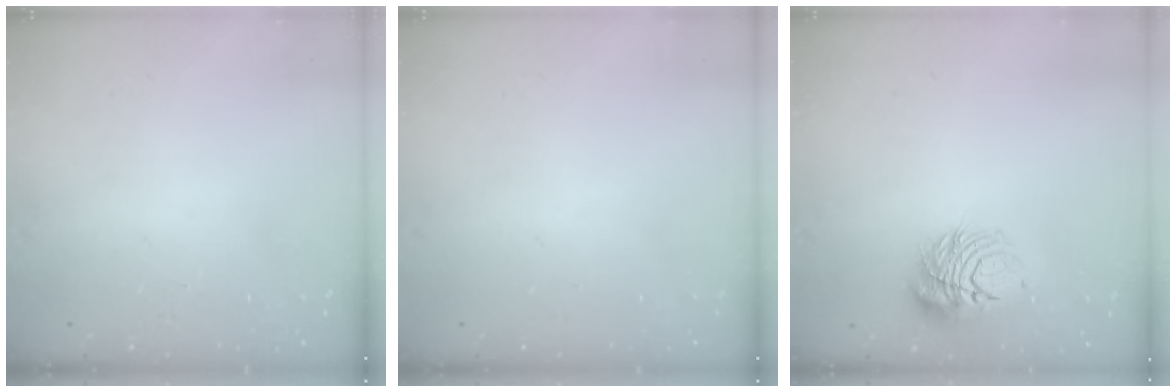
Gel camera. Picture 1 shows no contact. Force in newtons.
{"total": 0.0}
{"total": 12.1, "press": 12.1, "slide": 0.7}